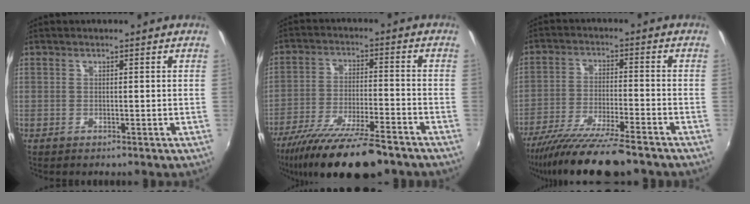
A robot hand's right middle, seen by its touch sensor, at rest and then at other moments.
{"total": 18.2, "force": [-14.2, 3.5, 10.7], "torque": [-0.212, -0.041, -0.234]}
{"total": 15.2, "force": [-12.6, 1.4, 8.4], "torque": [-0.170, -0.037, -0.214]}